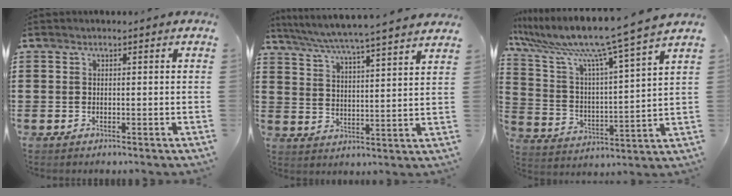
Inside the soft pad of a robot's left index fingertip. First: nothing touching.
{"total": 5.0, "force": [4.7, -0.8, 1.8], "torque": [-0.055, -0.036, 0.074]}
{"total": 9.7, "force": [8.0, -0.7, 5.3], "torque": [-0.139, -0.062, 0.123]}